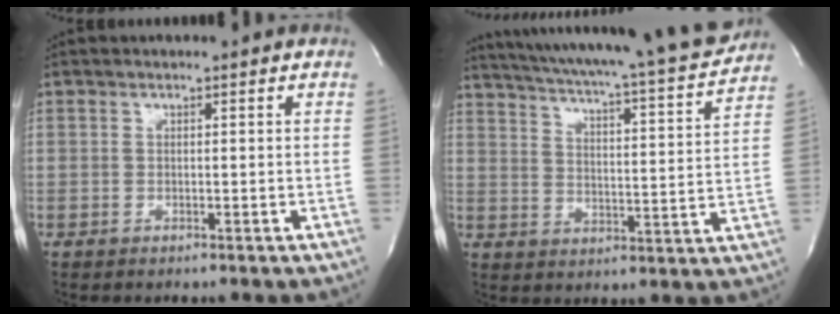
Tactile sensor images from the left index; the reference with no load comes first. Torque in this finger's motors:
{"motor_torque": [0.05, -0.06, 0.36, 0.11]}